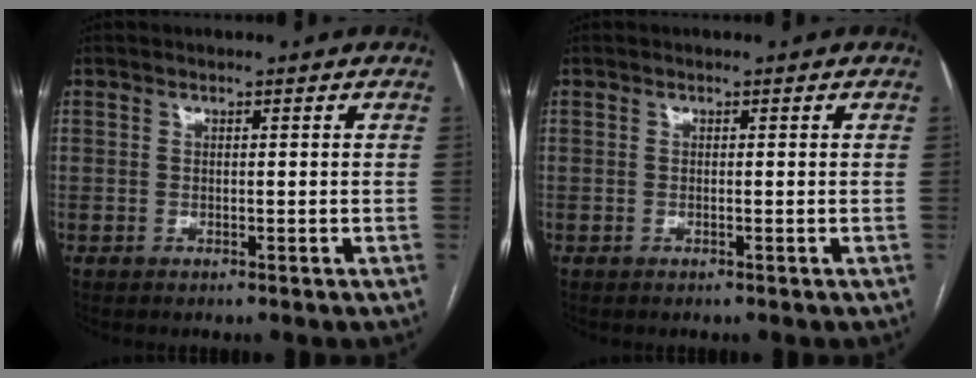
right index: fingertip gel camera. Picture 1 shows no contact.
{"total": 0.0}